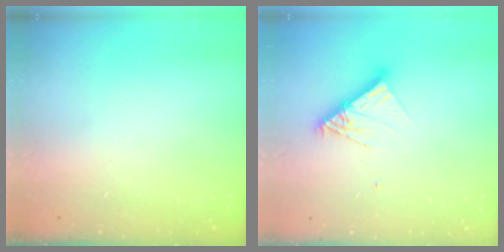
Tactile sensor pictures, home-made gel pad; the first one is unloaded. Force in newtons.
{"total": 9.3, "press": 9.2, "slide": 0.8}